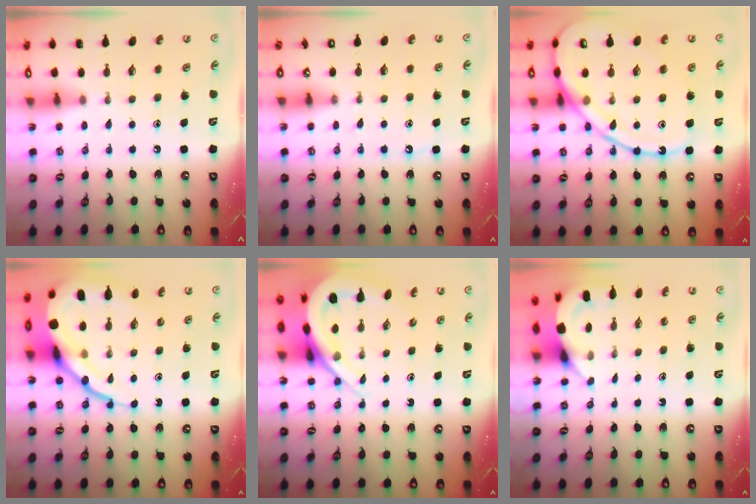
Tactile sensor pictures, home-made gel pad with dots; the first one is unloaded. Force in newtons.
{"total": 6.1, "press": 6.1, "slide": 0.5}
{"total": 16.9, "press": 16.8, "slide": 1.8}
{"total": 16.3, "press": 16.2, "slide": 1.5}
{"total": 10.4, "press": 10.3, "slide": 1.1}
{"total": 4.0, "press": 4.0, "slide": 0.3}